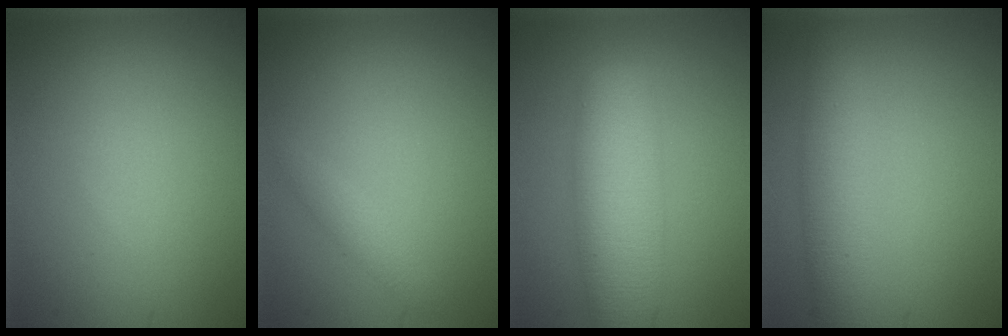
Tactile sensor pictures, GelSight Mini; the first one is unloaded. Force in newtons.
{"total": 1.1, "press": 1.1, "slide": 0.1}
{"total": 6.5, "press": 6.5, "slide": 0.2}
{"total": 3.8, "press": 3.8, "slide": 0.1}